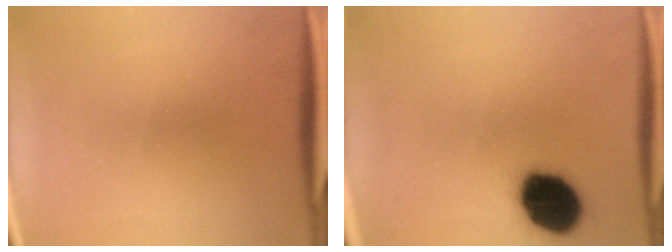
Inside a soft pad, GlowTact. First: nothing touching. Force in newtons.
{"total": 14.8}